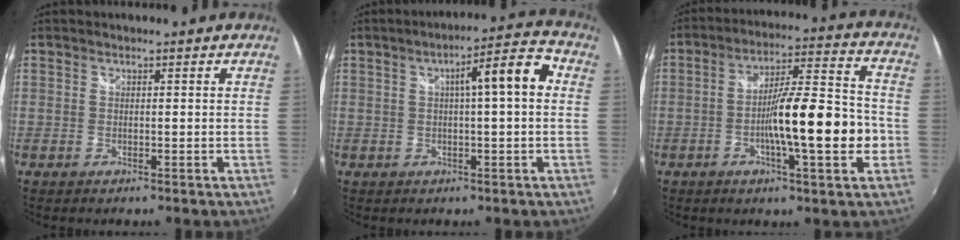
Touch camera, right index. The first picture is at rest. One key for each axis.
{"total": 8.3, "fx": 1.2, "fy": 1.0, "fz": 8.1, "tx": -0.109, "ty": 0.029, "tz": 0.026}
{"total": 15.6, "fx": -3.7, "fy": 2.2, "fz": 15.0, "tx": -0.244, "ty": 0.002, "tz": -0.063}